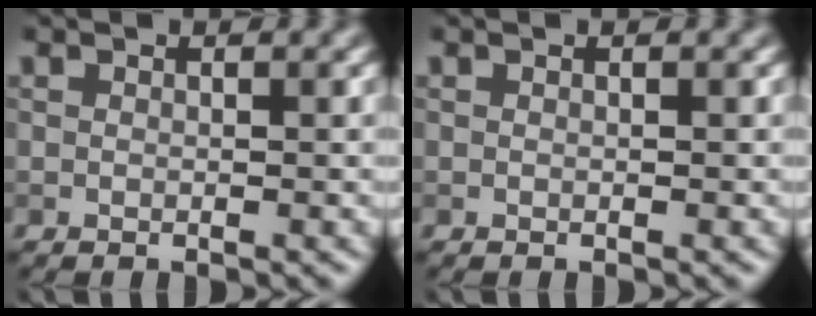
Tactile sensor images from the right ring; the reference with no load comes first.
{"total": 0.0}